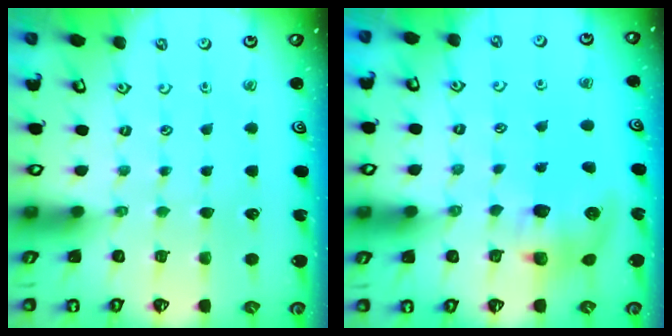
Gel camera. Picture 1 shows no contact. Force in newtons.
{"total": 9.5, "press": 9.4, "slide": 1.1}